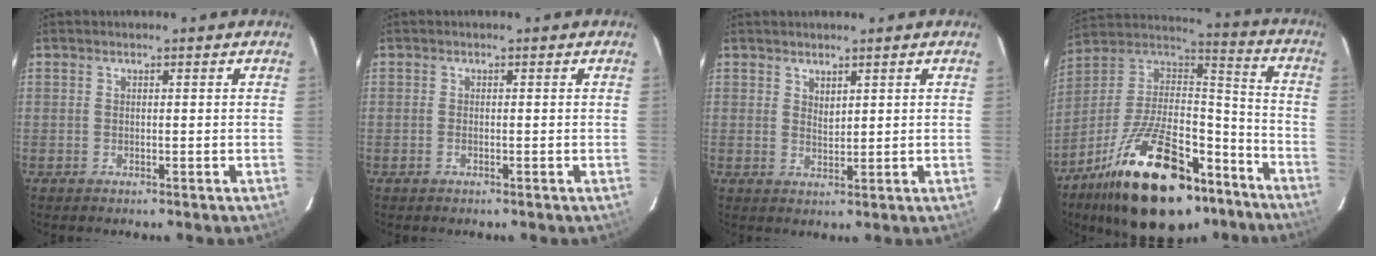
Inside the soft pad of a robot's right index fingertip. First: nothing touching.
{"total": 0.5, "force": [-0.3, 0.2, 0.4], "torque": [-0.008, 0.000, -0.006]}
{"total": 1.8, "force": [1.4, 0.8, 0.8], "torque": [-0.012, 0.000, 0.027]}
{"total": 28.9, "force": [-18.1, 13.0, 18.3], "torque": [-0.332, 0.010, -0.278]}